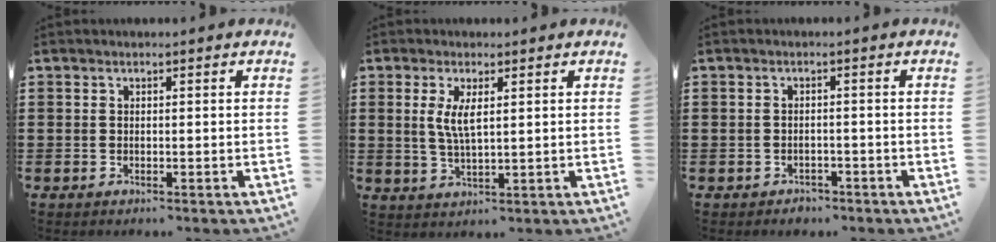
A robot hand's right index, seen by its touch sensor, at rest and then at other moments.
{"total": 4.2, "force": [1.1, 1.2, 3.8], "torque": [-0.080, 0.003, 0.017]}
{"total": 1.6, "force": [-1.4, 0.6, -0.1], "torque": [-0.005, 0.002, -0.033]}